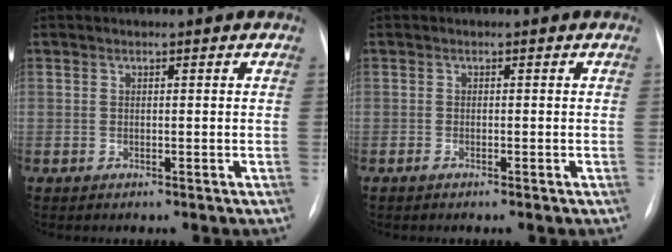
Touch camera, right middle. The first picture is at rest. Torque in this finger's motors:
{"motor_torque": [-0.07, -0.05, -0.07, -0.01]}